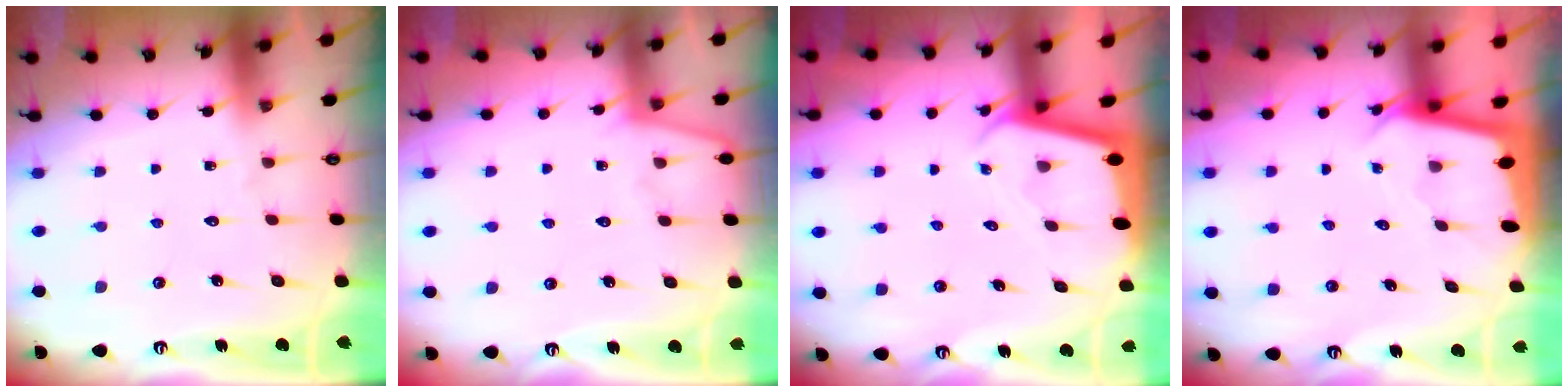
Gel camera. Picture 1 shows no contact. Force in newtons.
{"total": 2.4, "press": 2.4, "slide": 0.3}
{"total": 1.7, "press": 1.7, "slide": 0.1}
{"total": 2.1, "press": 2.1, "slide": 0.1}